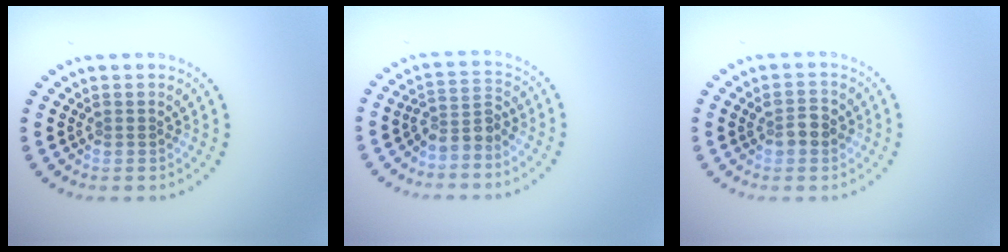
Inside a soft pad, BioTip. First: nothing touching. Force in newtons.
{"total": 2.6, "press": 1.9, "slide": 1.7}
{"total": 2.1, "press": 2.1, "slide": 0.2}